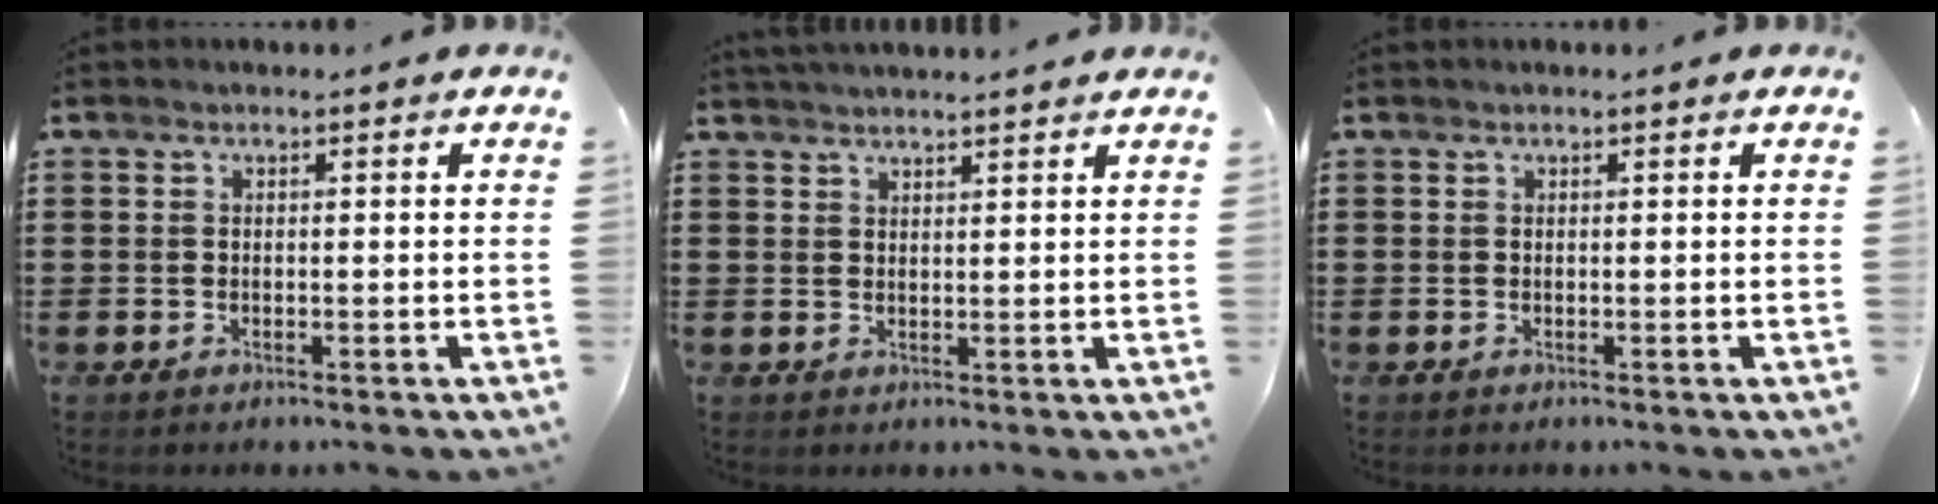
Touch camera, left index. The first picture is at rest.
{"total": 2.1, "force": [2.1, -0.1, 0.3], "torque": [-0.010, -0.002, 0.040]}
{"total": 0.0}